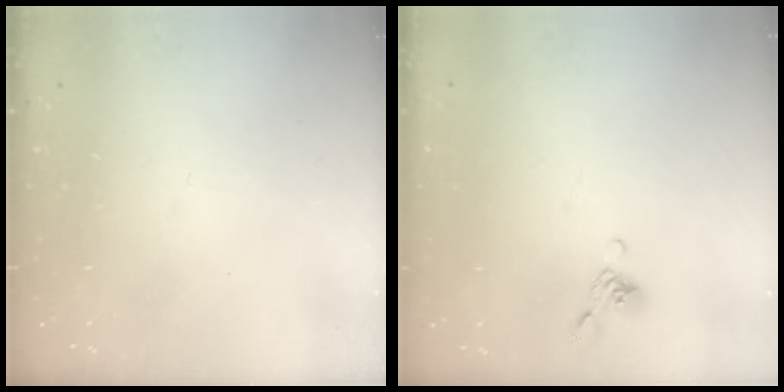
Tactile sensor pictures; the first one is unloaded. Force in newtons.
{"total": 5.8, "press": 5.7, "slide": 0.9}